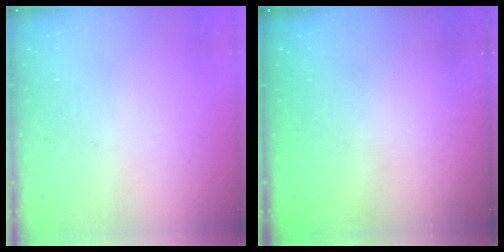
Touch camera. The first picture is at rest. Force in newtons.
{"total": 2.5, "press": 2.4, "slide": 0.8}